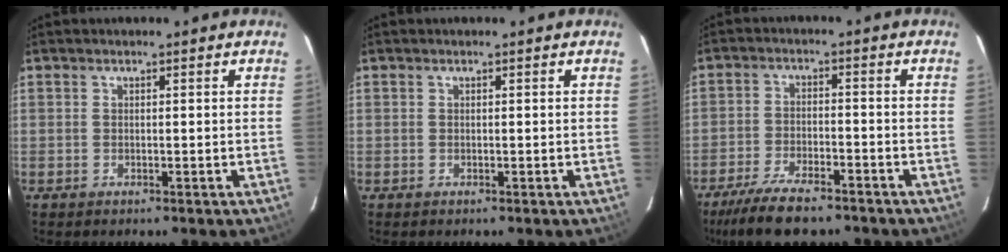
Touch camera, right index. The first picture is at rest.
{"total": 0.0}
{"total": 11.9, "force": [-9.5, 3.5, 6.2], "torque": [-0.146, -0.021, -0.164]}